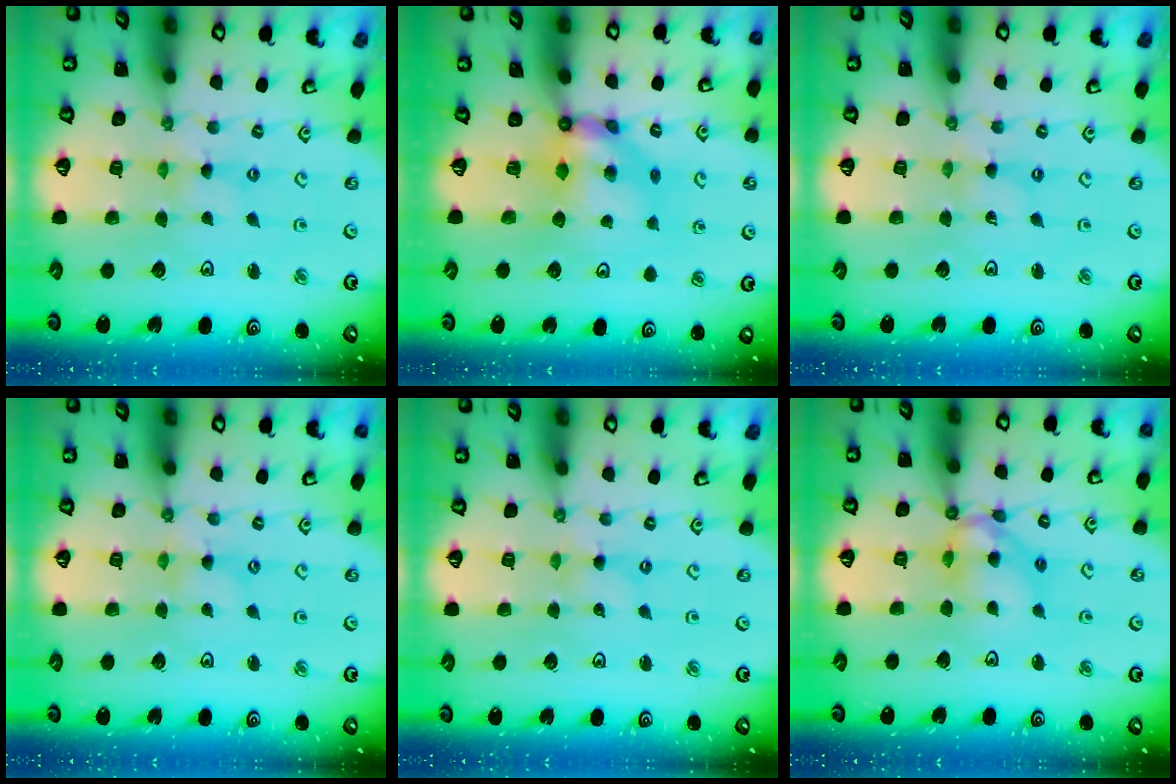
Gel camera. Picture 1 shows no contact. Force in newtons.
{"total": 6.9, "press": 6.8, "slide": 0.5}
{"total": 0.0}
{"total": 1.7, "press": 1.7, "slide": 0.2}
{"total": 0.0}
{"total": 12.1, "press": 12.0, "slide": 1.1}